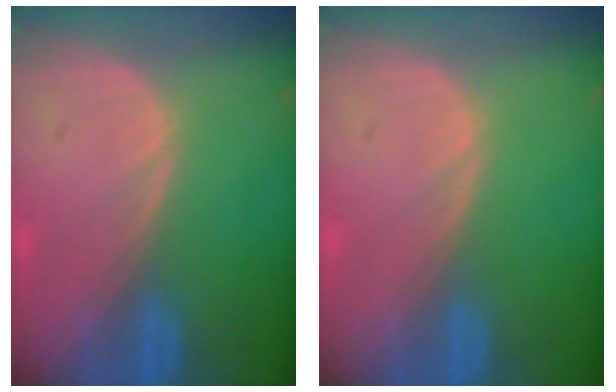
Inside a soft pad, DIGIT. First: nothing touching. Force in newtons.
{"total": 0.0}